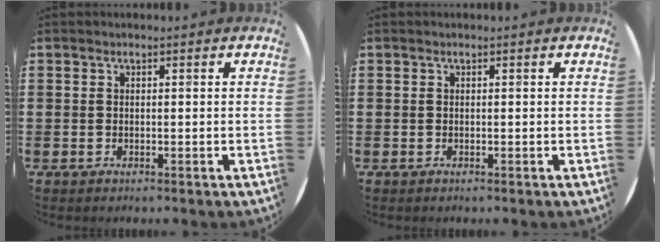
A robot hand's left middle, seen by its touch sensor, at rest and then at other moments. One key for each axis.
{"total": 0.0}